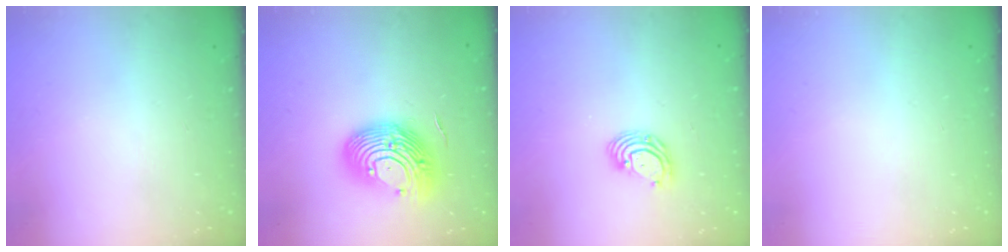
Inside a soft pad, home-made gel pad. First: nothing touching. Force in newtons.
{"total": 16.3, "press": 15.8, "slide": 4.1}
{"total": 5.7, "press": 5.7, "slide": 0.9}
{"total": 0.0}